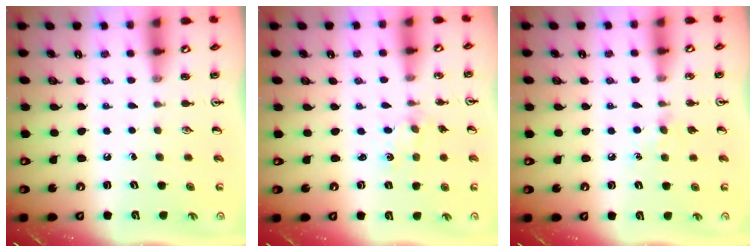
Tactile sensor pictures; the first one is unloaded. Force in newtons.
{"total": 1.1, "press": 1.1, "slide": 0.4}
{"total": 5.4, "press": 5.3, "slide": 0.8}